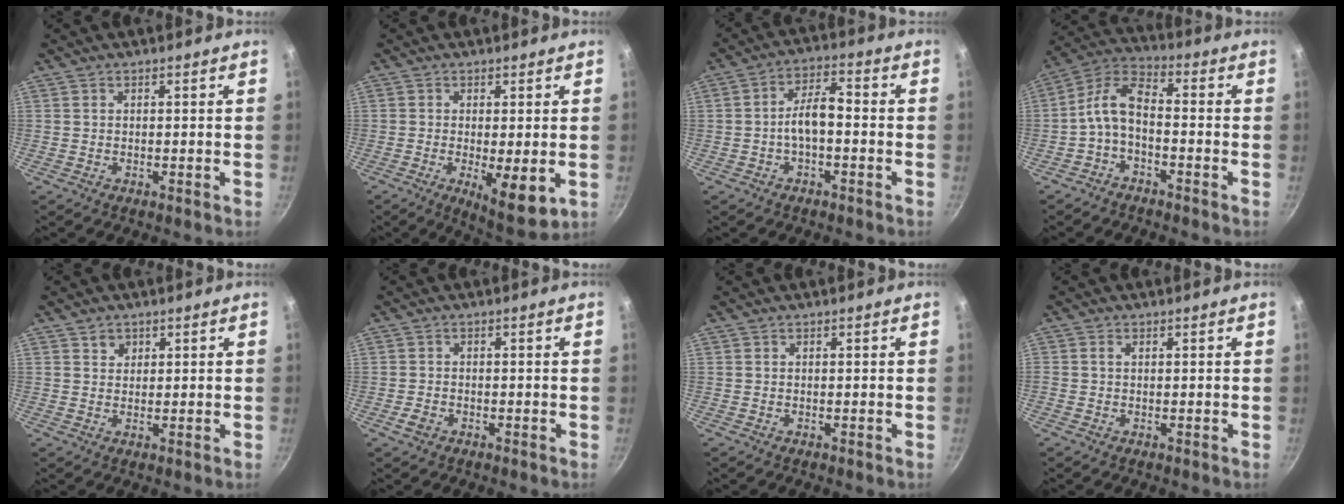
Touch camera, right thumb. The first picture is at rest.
{"total": 8.3, "force": [-1.5, 2.5, 7.8], "torque": [-0.115, -0.015, -0.012]}
{"total": 6.2, "force": [-1.6, 2.8, 5.3], "torque": [-0.089, 0.036, -0.033]}
{"total": 8.0, "force": [-2.7, 4.0, 6.4], "torque": [-0.136, 0.046, -0.064]}
{"total": 2.2, "force": [1.1, 1.7, 0.6], "torque": [0.001, -0.002, 0.016]}
{"total": 2.2, "force": [-1.1, 1.5, 1.1], "torque": [-0.019, 0.011, -0.021]}
{"total": 0.0}
{"total": 0.8, "force": [0.2, 0.6, 0.5], "torque": [-0.009, 0.004, 0.002]}